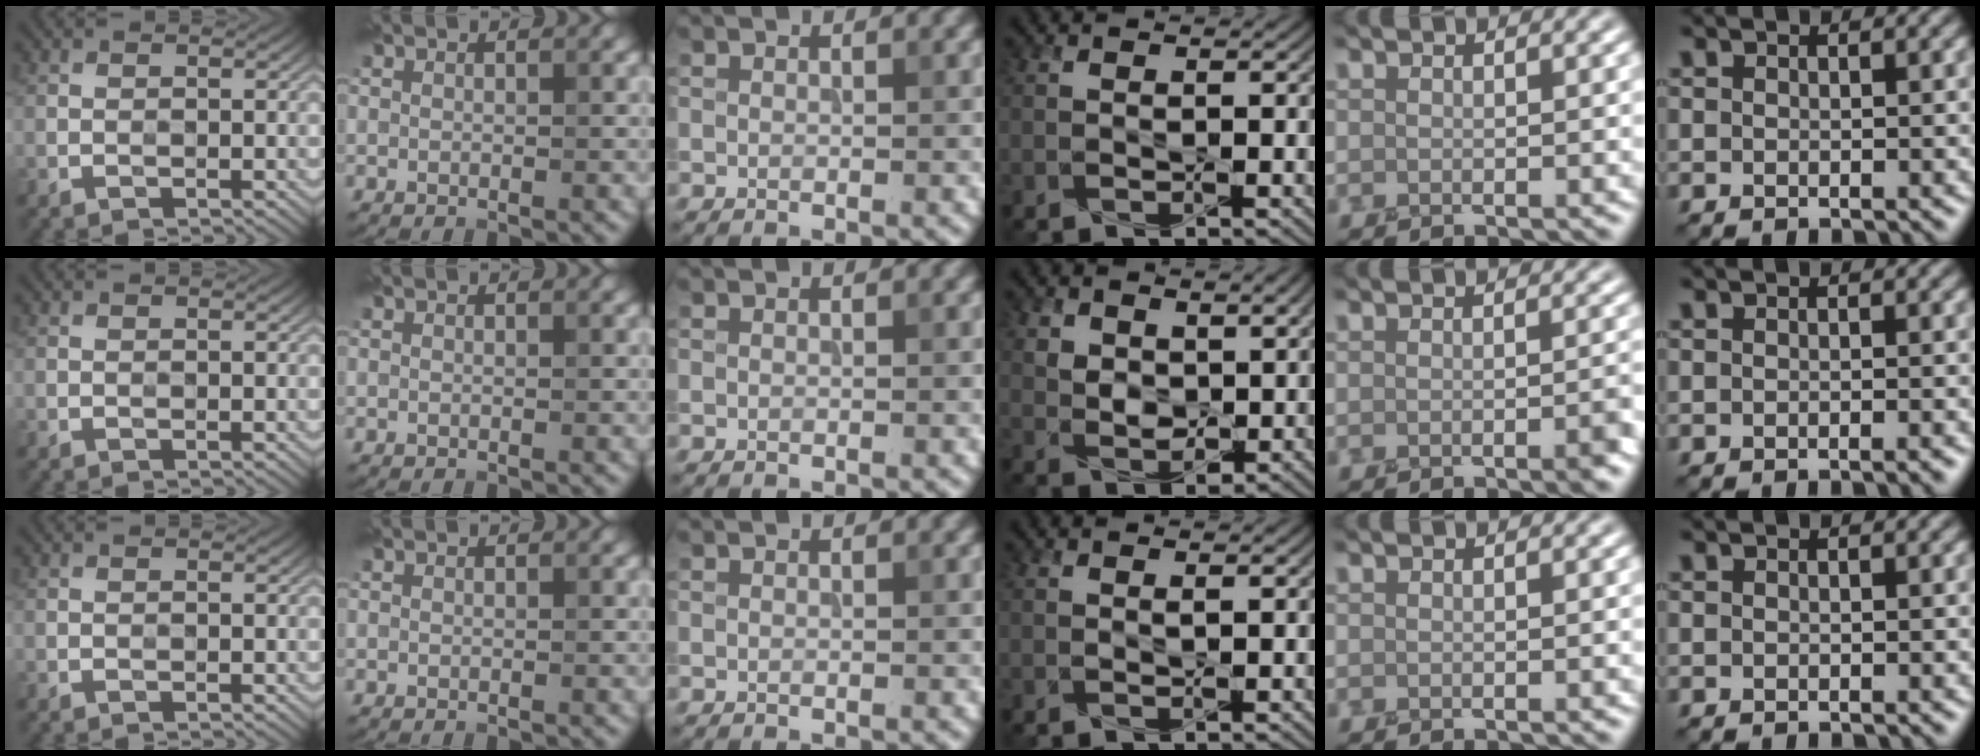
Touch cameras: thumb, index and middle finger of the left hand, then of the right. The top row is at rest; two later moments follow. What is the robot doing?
{"motion": "squeeze", "object": "air blower"}